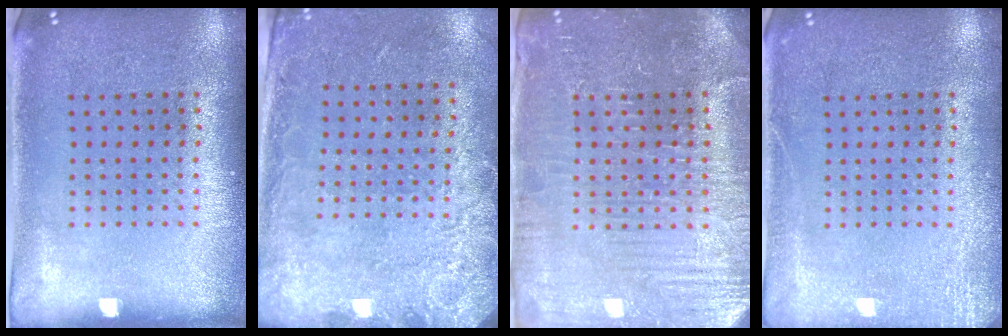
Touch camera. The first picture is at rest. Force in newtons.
{"total": 2.8, "press": 2.0, "slide": 1.9}
{"total": 4.2, "press": 4.0, "slide": 1.0}
{"total": 2.5, "press": 2.4, "slide": 0.3}